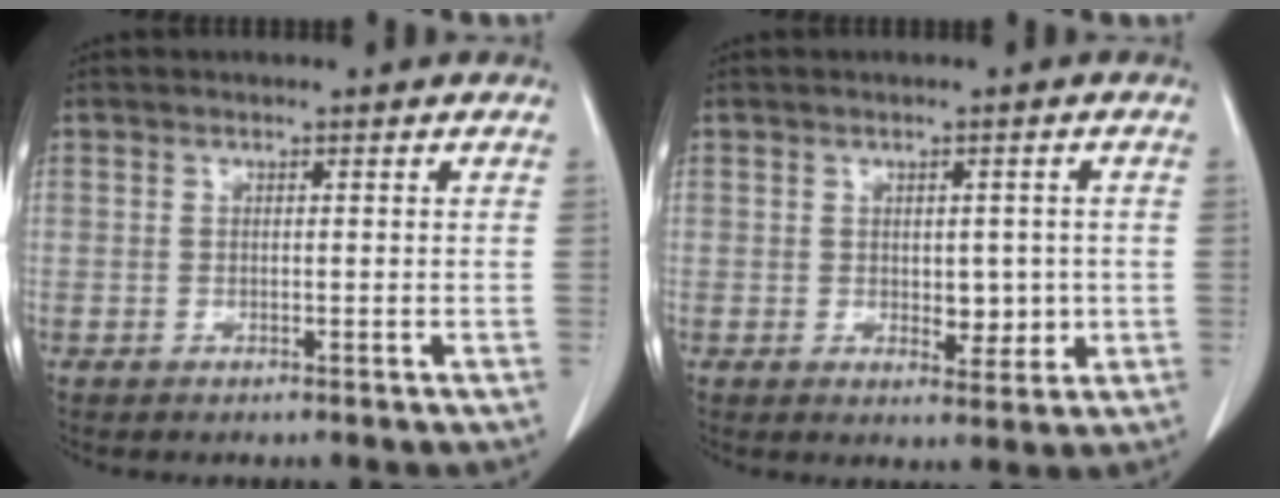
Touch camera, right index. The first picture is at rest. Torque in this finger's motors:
{"motor_torque": [0.06, 0.14, 0.03, 0.03]}